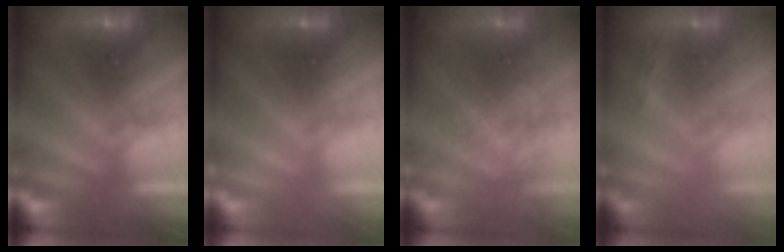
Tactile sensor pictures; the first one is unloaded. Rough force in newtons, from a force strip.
{"total": 2.9}
{"total": 4.1}
{"total": 2.8}